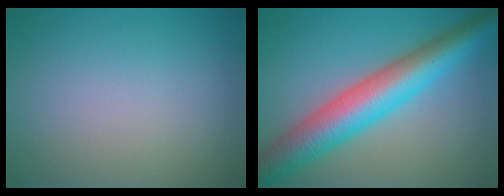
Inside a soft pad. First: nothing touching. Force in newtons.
{"total": 8.4, "press": 8.4, "slide": 0.2}